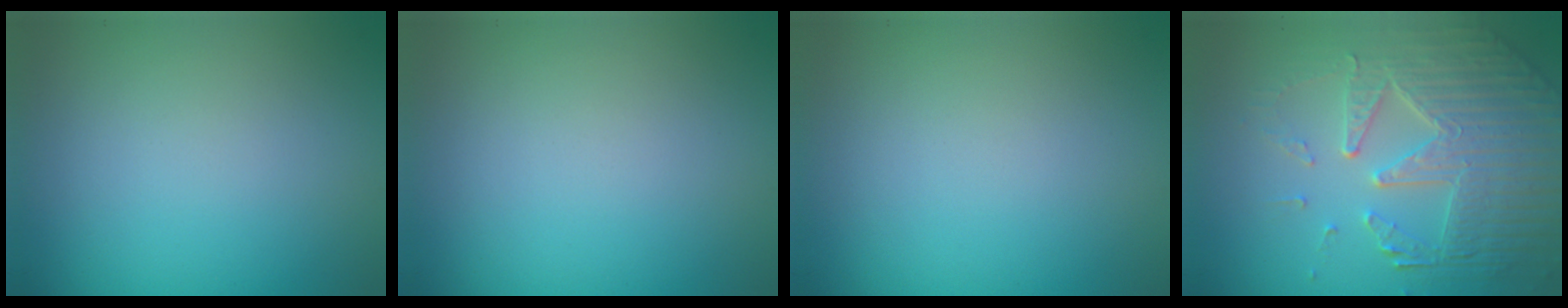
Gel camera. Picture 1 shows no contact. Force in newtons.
{"total": 0.0}
{"total": 0.0}
{"total": 7.1, "press": 5.2, "slide": 4.8}